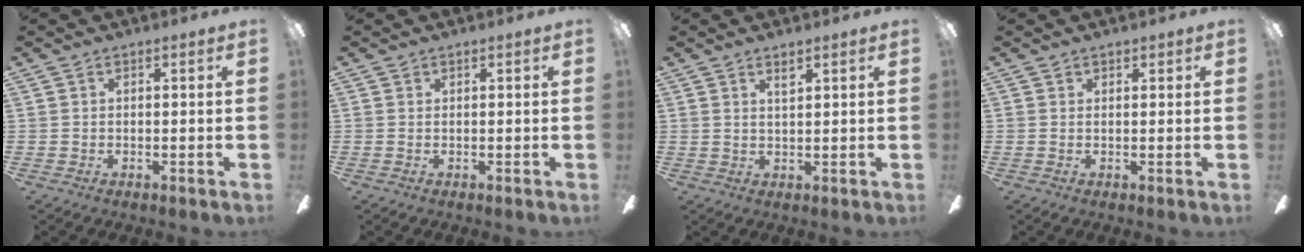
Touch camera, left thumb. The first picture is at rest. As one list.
[{"total": 0.0}, {"total": 2.4, "force": [1.7, 0.5, 1.6], "torque": [-0.028, -0.002, 0.028]}, {"total": 0.8, "force": [0.7, 0.3, 0.3], "torque": [0.001, -0.002, 0.010]}]